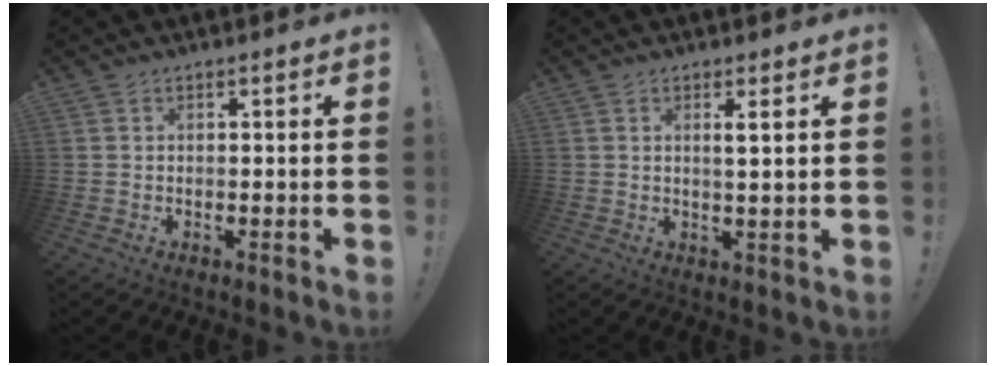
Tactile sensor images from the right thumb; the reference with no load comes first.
{"total": 3.5, "force": [1.4, -0.3, 3.2], "torque": [-0.050, -0.010, 0.018]}